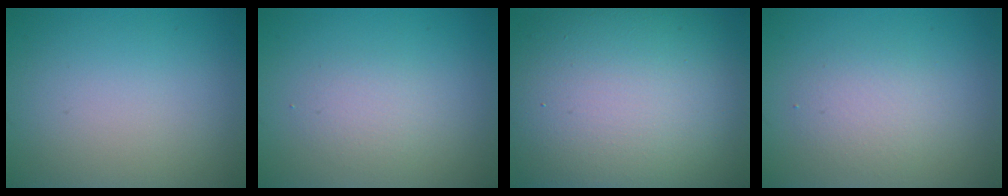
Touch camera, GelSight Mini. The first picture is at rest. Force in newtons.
{"total": 1.7, "press": 1.7, "slide": 0.1}
{"total": 17.3, "press": 17.3, "slide": 1.4}
{"total": 2.2, "press": 2.2, "slide": 0.1}